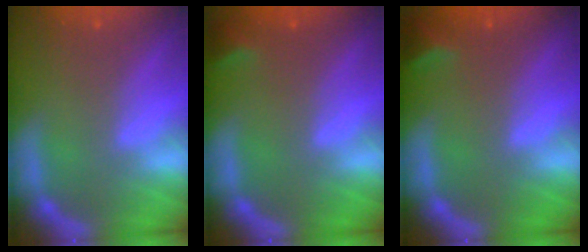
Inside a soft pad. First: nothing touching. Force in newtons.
{"total": 1.4}
{"total": 1.9}